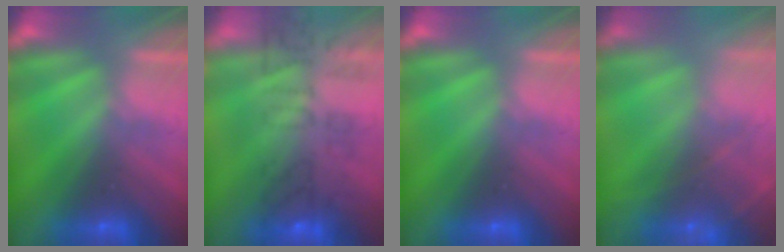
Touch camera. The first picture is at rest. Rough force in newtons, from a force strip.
{"total": 8.9}
{"total": 0.0}
{"total": 7.2}